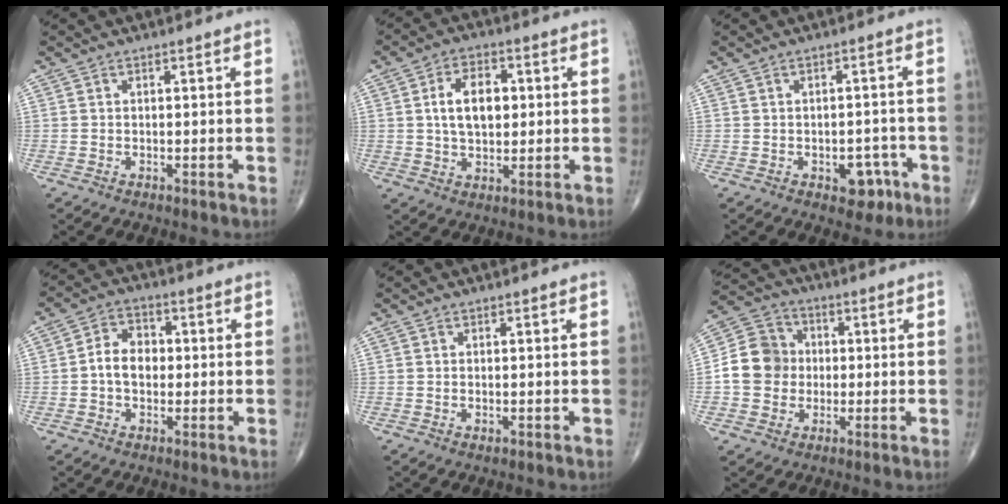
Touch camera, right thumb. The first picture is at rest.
{"total": 9.3, "force": [1.4, 5.7, 7.2], "torque": [-0.107, 0.005, 0.025]}
{"total": 5.1, "force": [-2.3, 3.4, 3.1], "torque": [-0.013, 0.016, -0.024]}
{"total": 6.7, "force": [-0.3, 5.0, 4.5], "torque": [-0.062, 0.020, -0.014]}
{"total": 0.6, "force": [-0.1, 0.3, 0.6], "torque": [-0.012, -0.004, -0.001]}
{"total": 10.3, "force": [-0.5, 9.2, 4.5], "torque": [-0.059, 0.024, -0.020]}